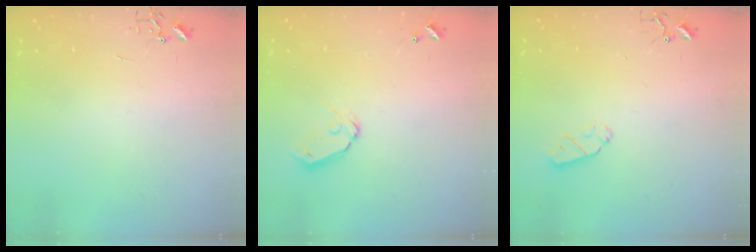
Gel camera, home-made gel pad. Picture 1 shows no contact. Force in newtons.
{"total": 7.1, "press": 7.1, "slide": 0.8}
{"total": 5.5, "press": 5.5, "slide": 0.4}